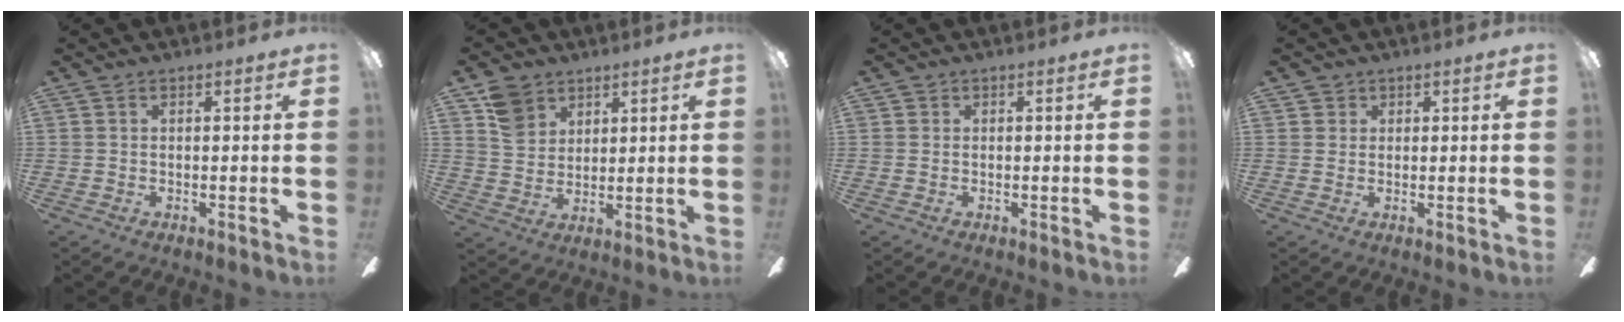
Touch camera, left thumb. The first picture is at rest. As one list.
[{"total": 7.9, "force": [5.1, 5.6, 2.3], "torque": [-0.044, -0.012, 0.098]}, {"total": 0.0}, {"total": 1.7, "force": [0.9, 1.5, 0.0], "torque": [0.005, -0.001, 0.015]}]